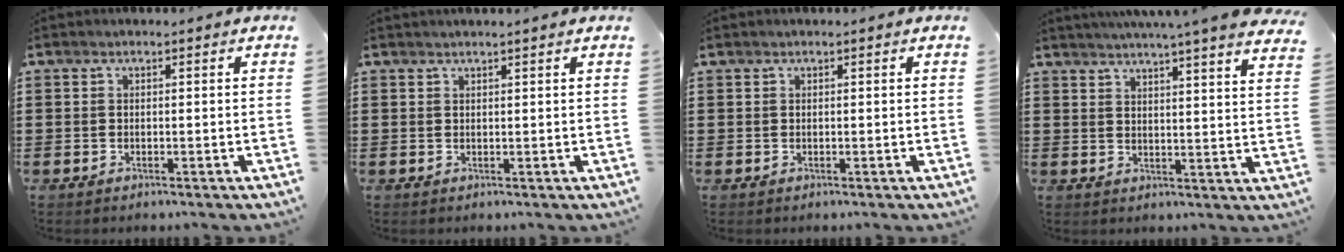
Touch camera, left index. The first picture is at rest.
{"total": 1.0, "force": [0.9, -0.2, 0.4], "torque": [-0.007, -0.001, 0.017]}
{"total": 0.0}
{"total": 4.7, "force": [4.3, -0.8, 1.5], "torque": [-0.040, -0.029, 0.071]}